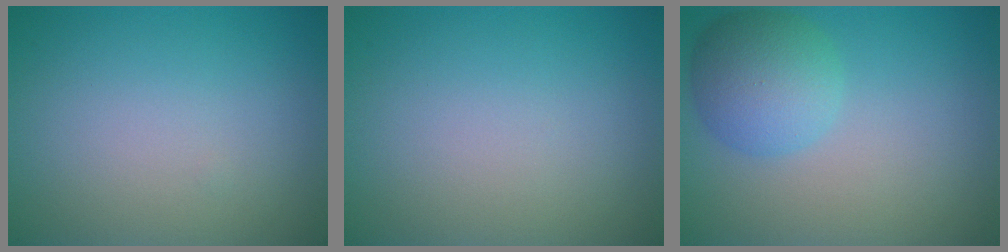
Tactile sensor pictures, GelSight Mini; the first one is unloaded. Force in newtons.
{"total": 0.0}
{"total": 4.8, "press": 4.8, "slide": 0.1}